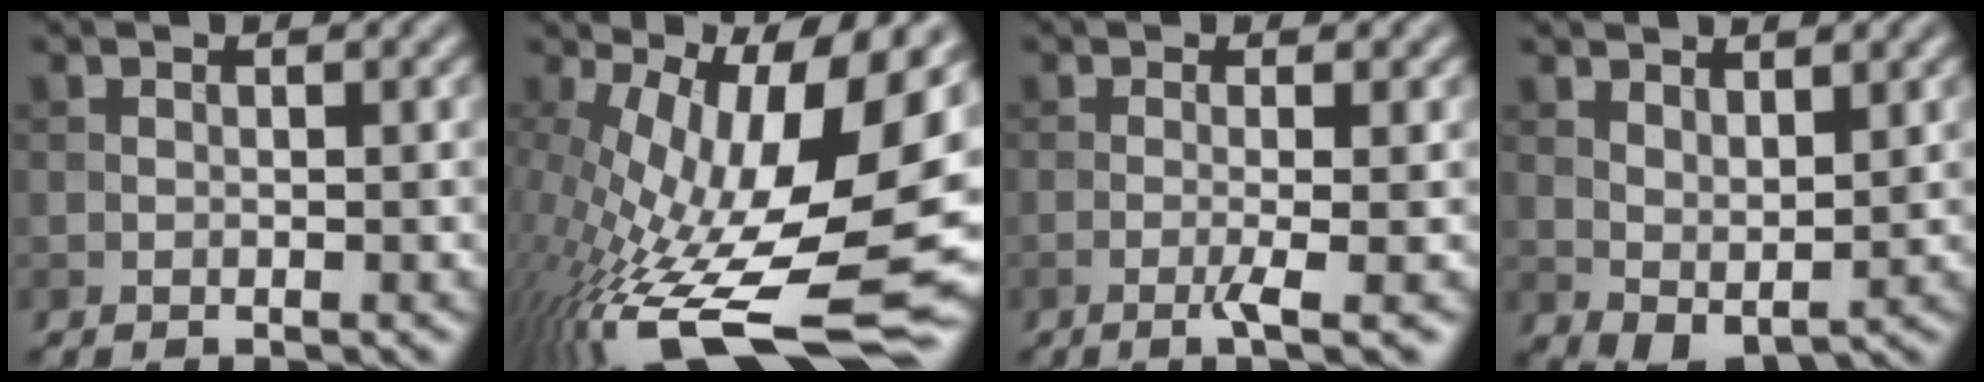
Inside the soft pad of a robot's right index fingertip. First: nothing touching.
{"total": 18.6, "force": [-2.7, 6.7, 17.2], "torque": [-0.288, -0.023, -0.039]}
{"total": 3.0, "force": [-0.7, 0.5, 2.8], "torque": [-0.044, -0.005, -0.019]}
{"total": 3.1, "force": [1.1, 1.7, 2.4], "torque": [-0.044, -0.006, 0.027]}